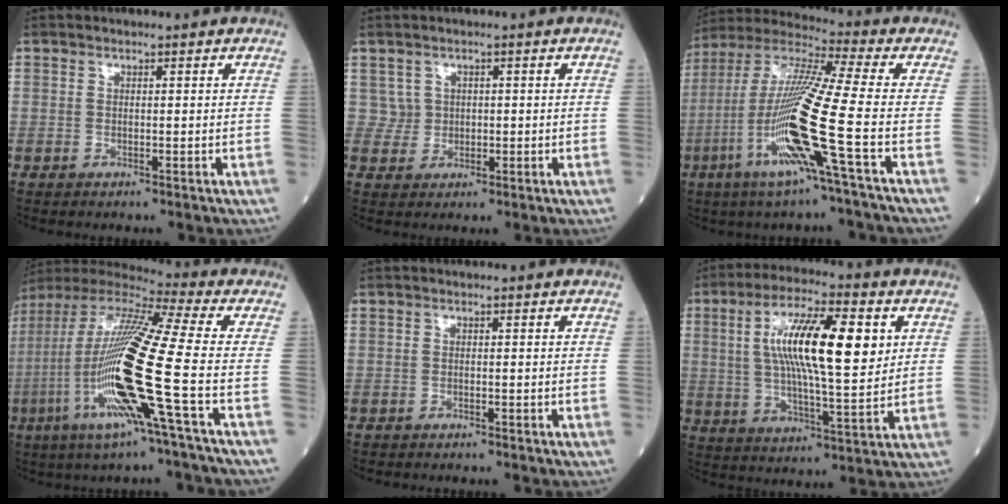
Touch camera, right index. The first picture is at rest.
{"total": 3.1, "force": [0.6, 3.0, 0.6], "torque": [-0.010, 0.009, 0.018]}
{"total": 19.5, "force": [-6.1, -0.7, 18.5], "torque": [-0.401, -0.028, -0.131]}
{"total": 23.5, "force": [-5.7, 0.4, 22.8], "torque": [-0.502, -0.038, -0.126]}
{"total": 1.9, "force": [-1.3, 1.0, 0.8], "torque": [-0.028, -0.003, -0.018]}
{"total": 16.9, "force": [3.9, 3.9, 15.9], "torque": [-0.299, 0.019, 0.066]}